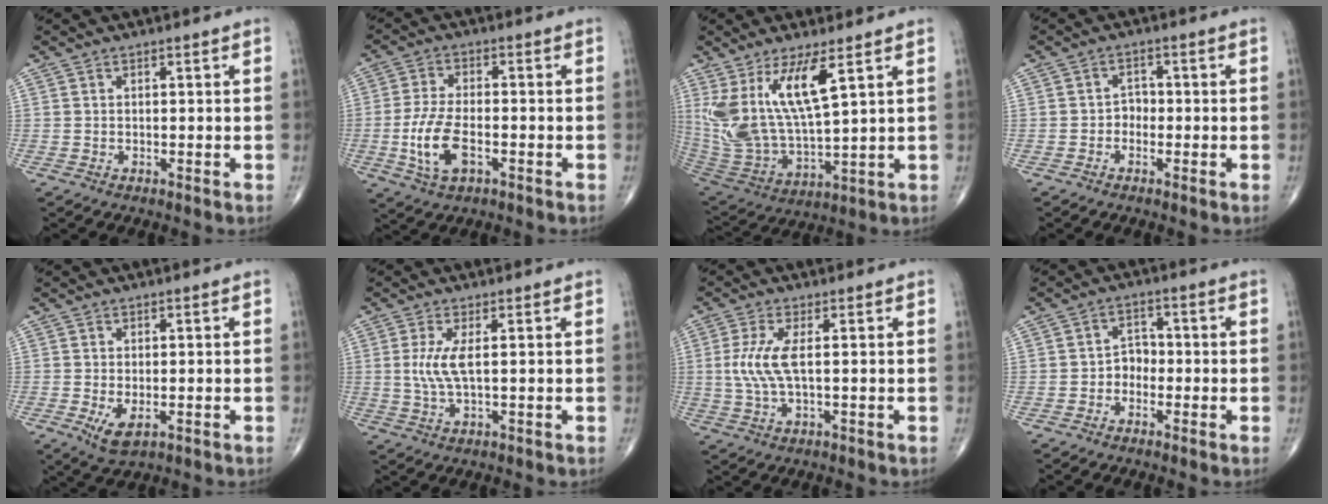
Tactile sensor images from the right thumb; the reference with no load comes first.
{"total": 9.0, "force": [-2.6, 4.2, 7.5], "torque": [-0.162, 0.008, -0.047]}
{"total": 16.2, "force": [6.7, 5.1, 13.8], "torque": [-0.290, -0.040, 0.150]}
{"total": 2.1, "force": [-0.8, 1.7, 0.9], "torque": [0.003, 0.009, -0.023]}
{"total": 4.0, "force": [-1.1, 1.9, 3.4], "torque": [-0.061, -0.011, -0.012]}
{"total": 4.7, "force": [0.6, 1.0, 4.5], "torque": [-0.115, -0.006, 0.014]}
{"total": 6.1, "force": [0.5, 1.7, 5.8], "torque": [-0.153, -0.001, 0.009]}
{"total": 3.2, "force": [-1.2, 2.6, 1.5], "torque": [-0.003, 0.017, -0.032]}